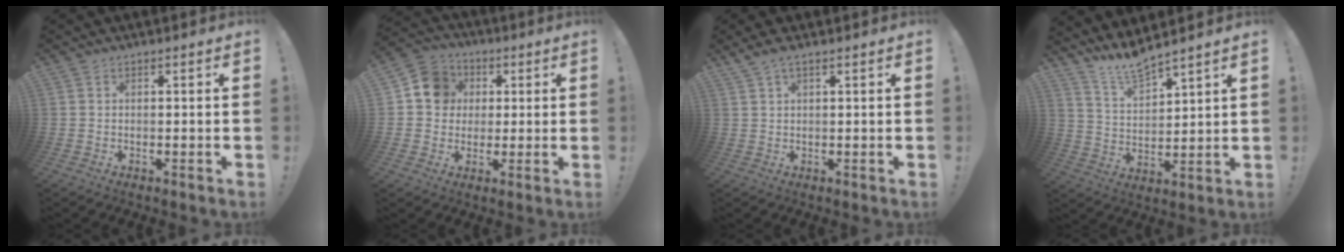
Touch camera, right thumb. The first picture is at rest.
{"total": 10.7, "force": [1.9, 9.9, 3.6], "torque": [-0.038, 0.007, 0.040]}
{"total": 2.6, "force": [1.6, 0.1, 2.0], "torque": [-0.046, 0.000, 0.030]}
{"total": 8.9, "force": [8.3, 0.8, 3.1], "torque": [-0.071, -0.059, 0.151]}